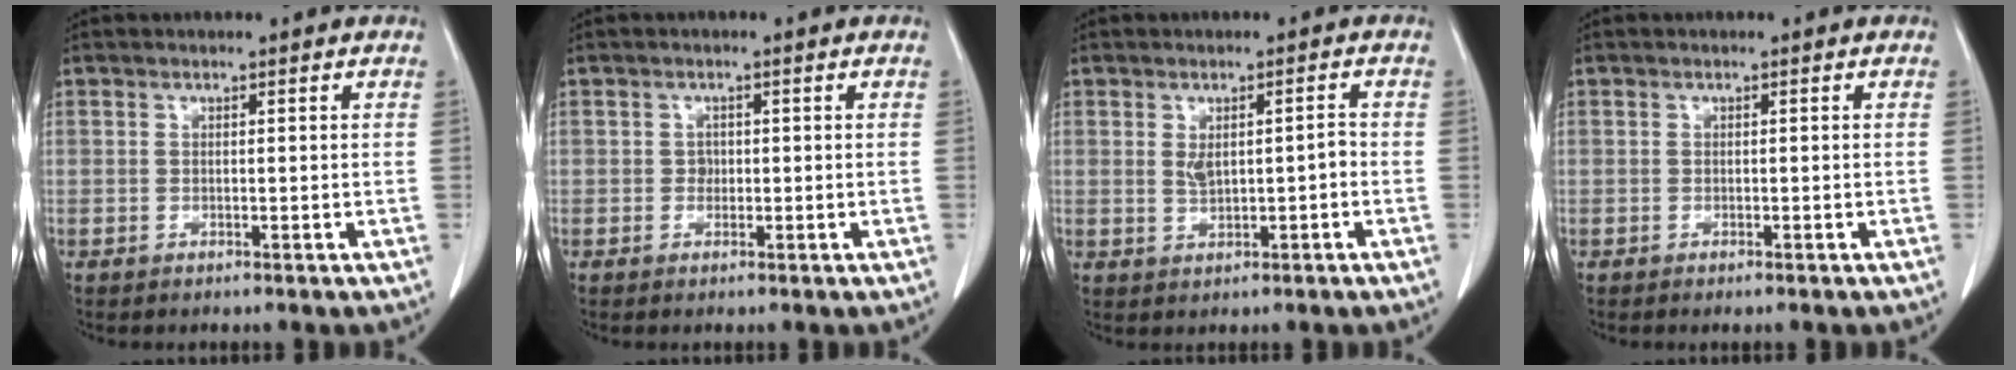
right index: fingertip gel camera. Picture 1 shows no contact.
{"total": 1.0, "force": [-0.1, 0.9, 0.4], "torque": [-0.003, 0.004, 0.000]}
{"total": 3.2, "force": [0.0, 1.3, 3.0], "torque": [-0.051, 0.006, 0.007]}
{"total": 0.7, "force": [-0.5, 0.1, 0.4], "torque": [-0.010, -0.002, -0.006]}